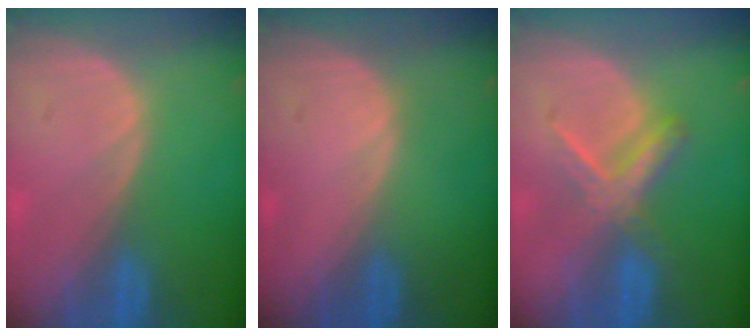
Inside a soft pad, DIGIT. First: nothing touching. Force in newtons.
{"total": 0.6, "press": 0.1, "slide": 0.6}
{"total": 5.6, "press": 5.4, "slide": 1.1}